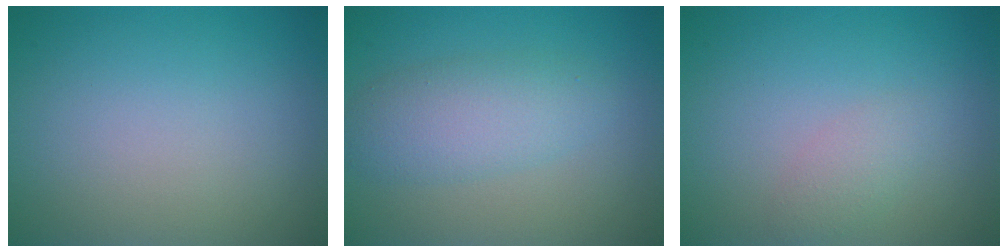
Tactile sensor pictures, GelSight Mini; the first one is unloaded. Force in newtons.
{"total": 3.9, "press": 3.9, "slide": 0.3}
{"total": 1.5, "press": 1.5, "slide": 0.0}